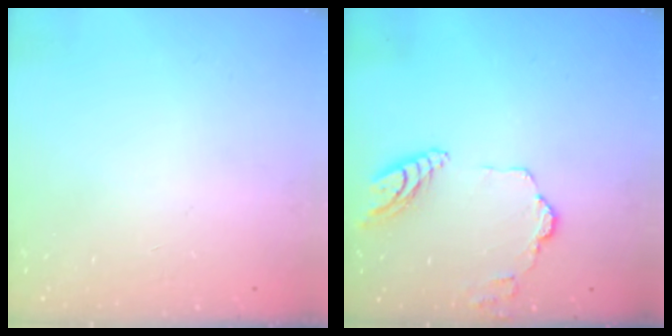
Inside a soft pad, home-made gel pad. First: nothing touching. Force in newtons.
{"total": 12.1, "press": 12.0, "slide": 1.5}